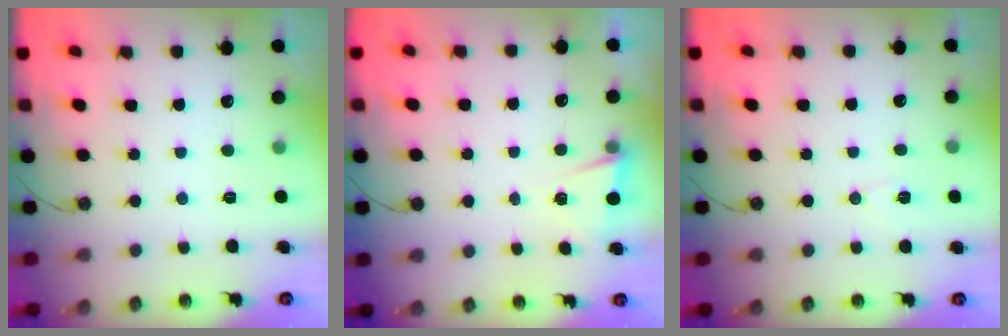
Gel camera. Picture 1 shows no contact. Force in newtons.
{"total": 2.8, "press": 2.6, "slide": 1.0}
{"total": 5.9, "press": 5.8, "slide": 1.0}